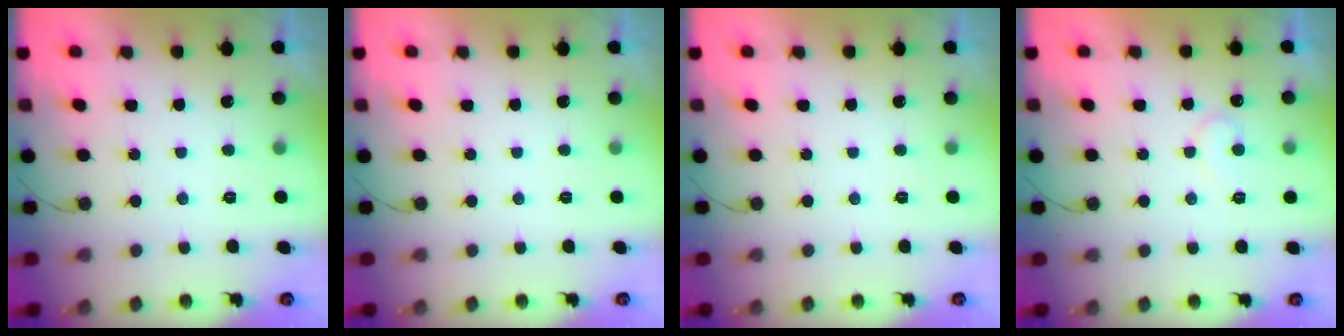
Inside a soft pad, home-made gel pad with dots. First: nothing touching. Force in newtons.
{"total": 0.0}
{"total": 0.0}
{"total": 8.2, "press": 8.1, "slide": 0.4}